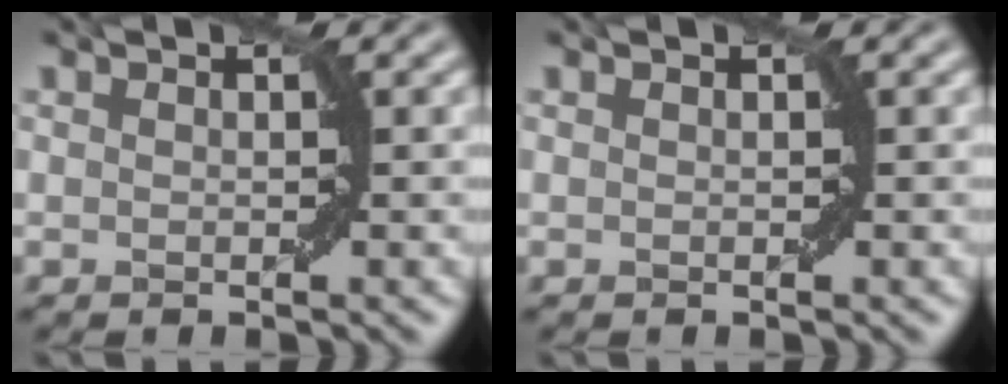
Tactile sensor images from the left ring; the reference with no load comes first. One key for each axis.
{"total": 0.0}